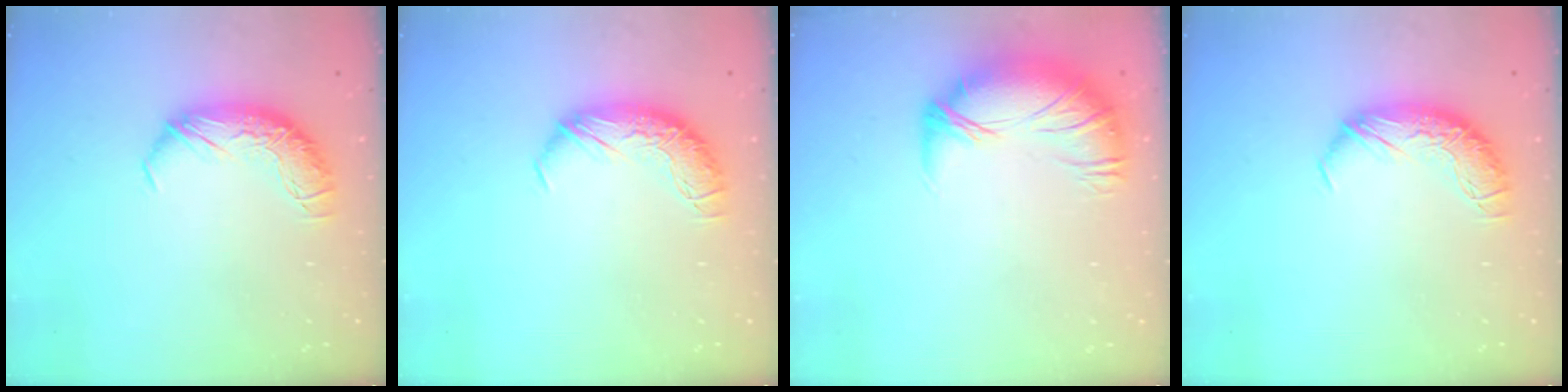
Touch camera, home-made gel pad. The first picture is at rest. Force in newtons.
{"total": 0.0}
{"total": 2.7, "press": 1.5, "slide": 2.3}
{"total": 0.0}